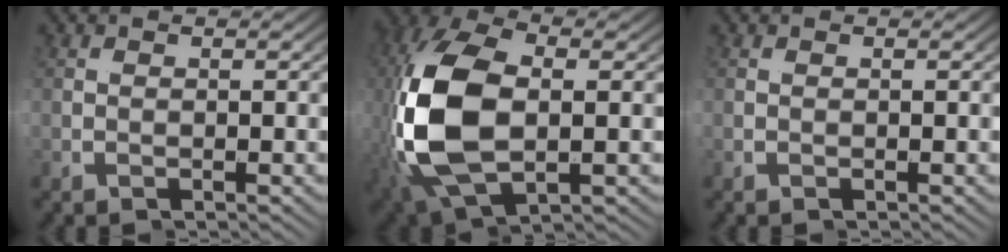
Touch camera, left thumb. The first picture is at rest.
{"total": 14.8, "force": [-1.3, 9.1, 11.6], "torque": [-0.285, -0.042, -0.003]}
{"total": 0.0}